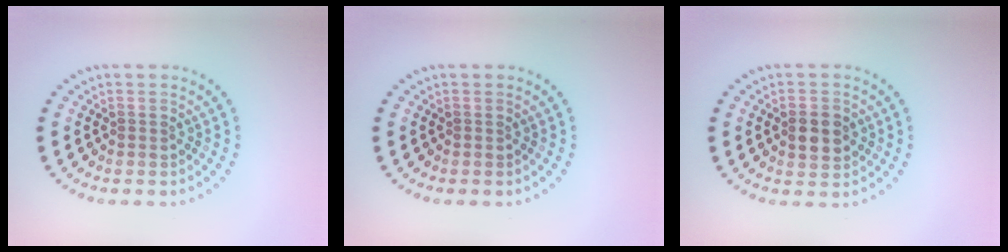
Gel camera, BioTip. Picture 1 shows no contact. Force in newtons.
{"total": 0.0}
{"total": 2.8, "press": 2.8, "slide": 0.2}